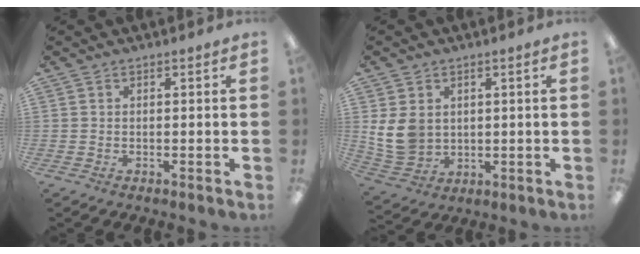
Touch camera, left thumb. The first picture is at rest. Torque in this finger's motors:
{"motor_torque": [-0.08, 0.46, 0.25, -0.23, 0.05]}